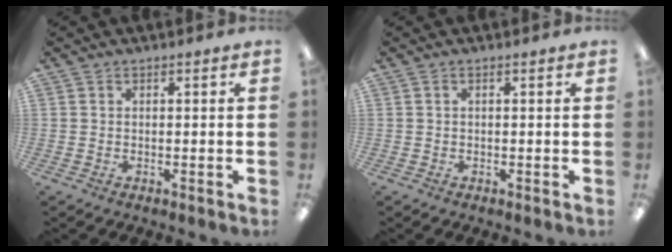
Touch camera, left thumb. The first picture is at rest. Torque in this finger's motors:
{"motor_torque": [-0.06, -0.02, -0.05, 0.00, 0.00]}